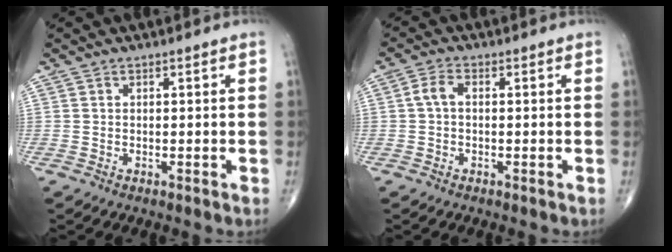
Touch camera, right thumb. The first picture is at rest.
{"total": 2.8, "force": [0.0, 1.6, 2.3], "torque": [-0.047, 0.009, -0.004]}